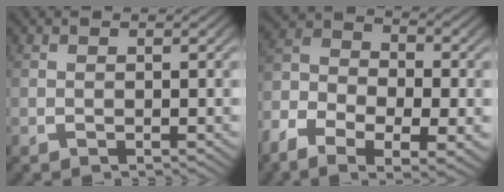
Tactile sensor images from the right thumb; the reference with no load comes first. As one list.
[{"total": 8.3, "force": [-2.0, 5.6, 5.8], "torque": [-0.128, -0.029, -0.032]}]